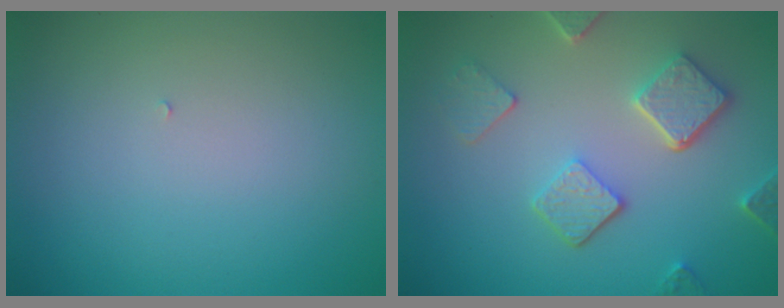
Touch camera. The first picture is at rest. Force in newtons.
{"total": 5.0, "press": 3.9, "slide": 3.2}